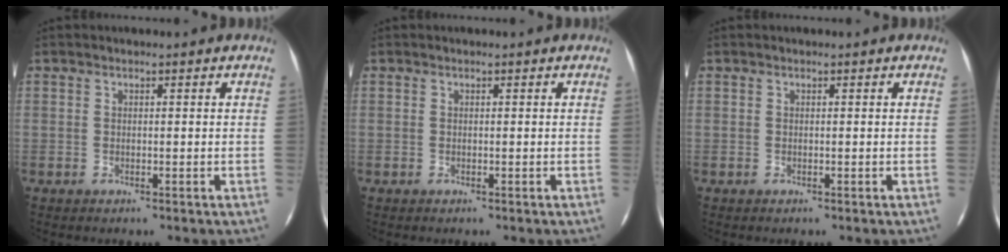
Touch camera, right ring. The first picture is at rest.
{"total": 0.0}
{"total": 0.0}